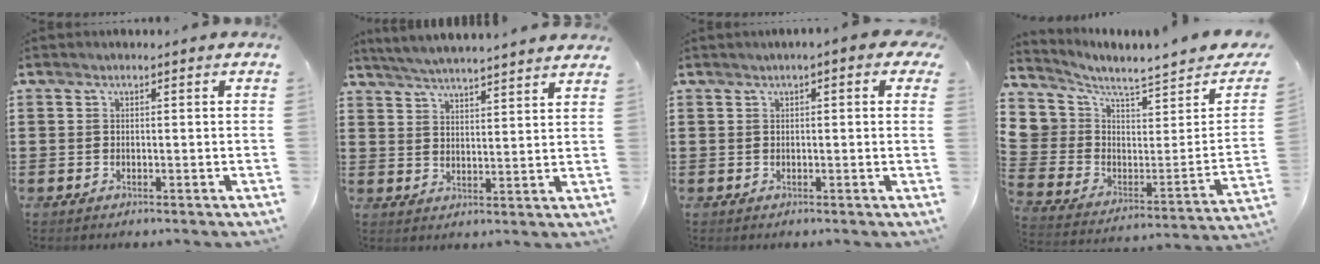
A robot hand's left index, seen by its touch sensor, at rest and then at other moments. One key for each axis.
{"total": 4.9, "fx": 4.8, "fy": -0.7, "fz": 0.8, "tx": -0.034, "ty": -0.025, "tz": 0.083}
{"total": 1.2, "fx": 0.3, "fy": 0.5, "fz": 1.1, "tx": -0.023, "ty": 0.004, "tz": 0.004}
{"total": 3.1, "fx": 2.5, "fy": 1.7, "fz": -0.3, "tx": -0.031, "ty": -0.042, "tz": 0.039}